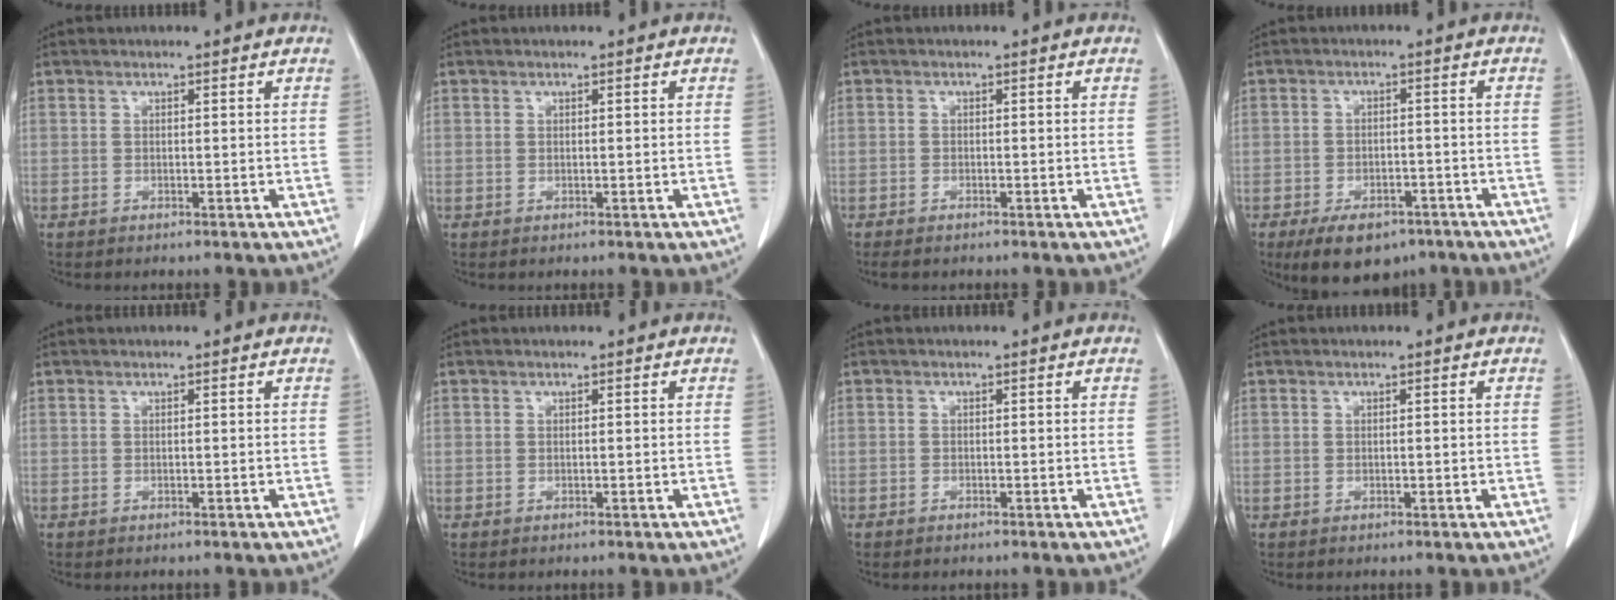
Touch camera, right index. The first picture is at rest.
{"total": 0.0}
{"total": 3.0, "force": [-2.1, 1.3, 1.7], "torque": [-0.036, -0.004, -0.029]}
{"total": 10.6, "force": [-7.2, 5.6, 5.5], "torque": [-0.091, 0.001, -0.108]}
{"total": 0.0}
{"total": 0.0}
{"total": 0.9, "force": [-0.5, 0.6, 0.5], "torque": [-0.011, 0.001, -0.007]}
{"total": 0.9, "force": [-0.1, 0.5, 0.7], "torque": [-0.020, 0.000, 0.000]}